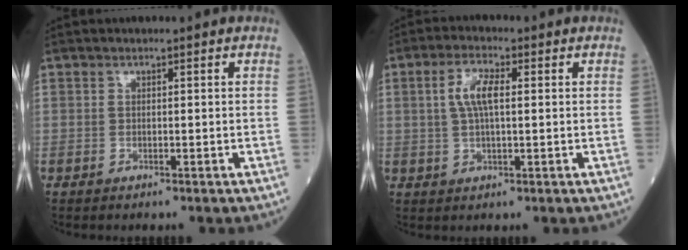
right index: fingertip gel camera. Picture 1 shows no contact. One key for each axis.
{"total": 5.3, "fx": 1.0, "fy": 1.5, "fz": 5.0, "tx": -0.106, "ty": 0.011, "tz": 0.020}